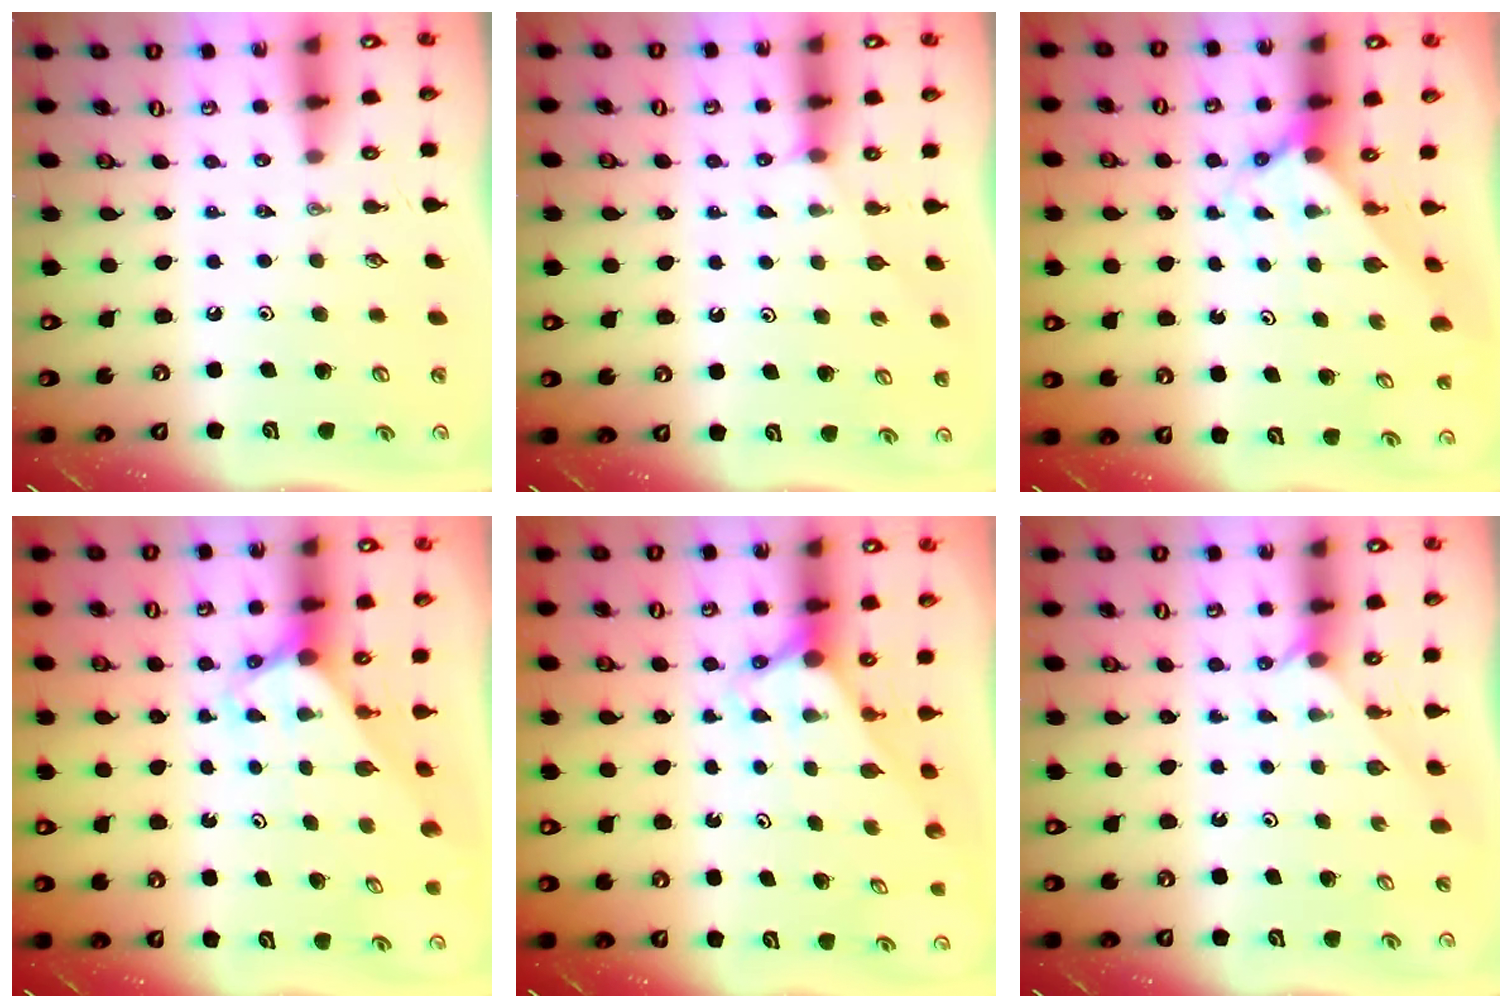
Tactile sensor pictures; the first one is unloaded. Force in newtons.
{"total": 4.2, "press": 4.1, "slide": 0.5}
{"total": 1.7, "press": 1.7, "slide": 0.1}
{"total": 3.1, "press": 3.1, "slide": 0.2}
{"total": 3.0, "press": 3.0, "slide": 0.0}
{"total": 1.8, "press": 1.8, "slide": 0.2}